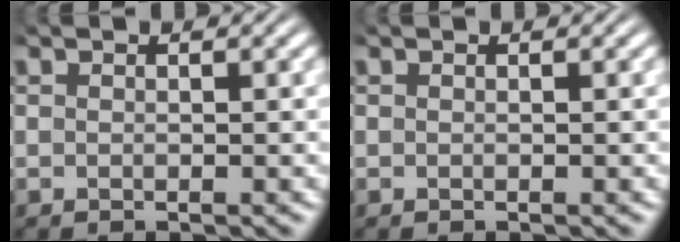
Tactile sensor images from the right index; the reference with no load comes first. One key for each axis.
{"total": 0.0}